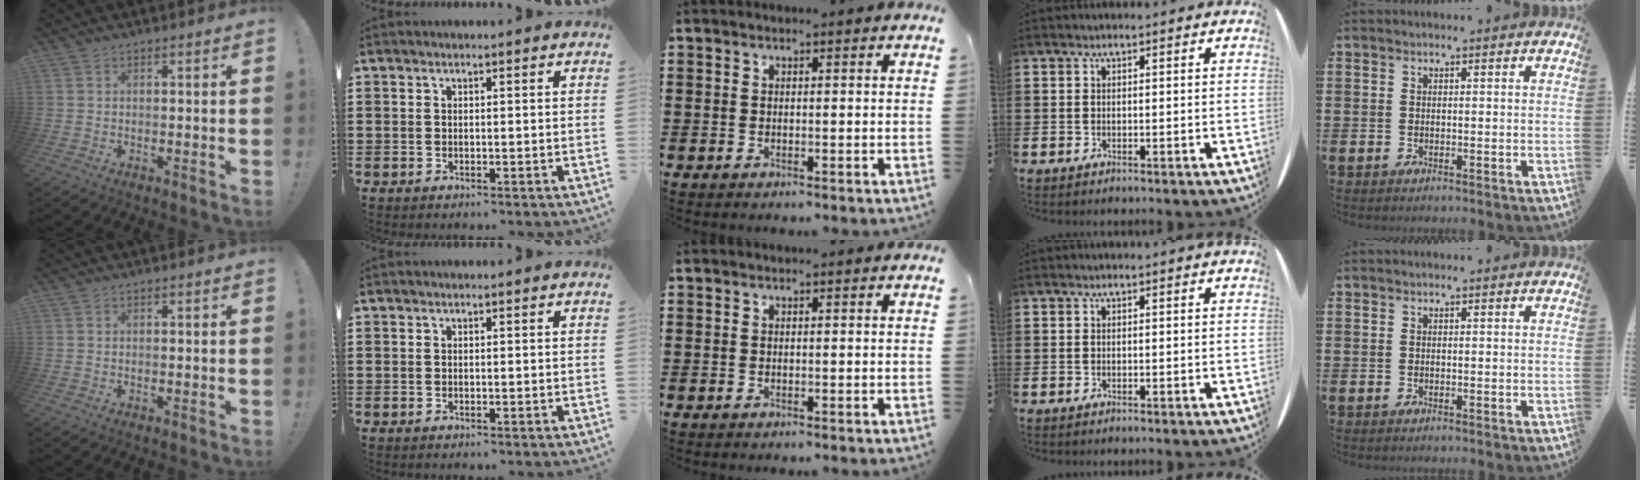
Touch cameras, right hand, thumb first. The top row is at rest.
{}